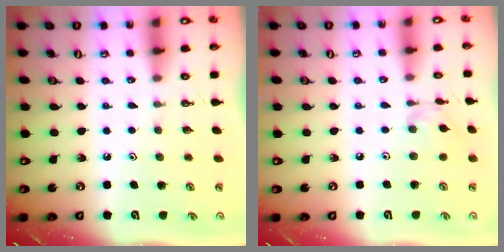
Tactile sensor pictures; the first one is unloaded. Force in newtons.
{"total": 2.0, "press": 2.0, "slide": 0.2}